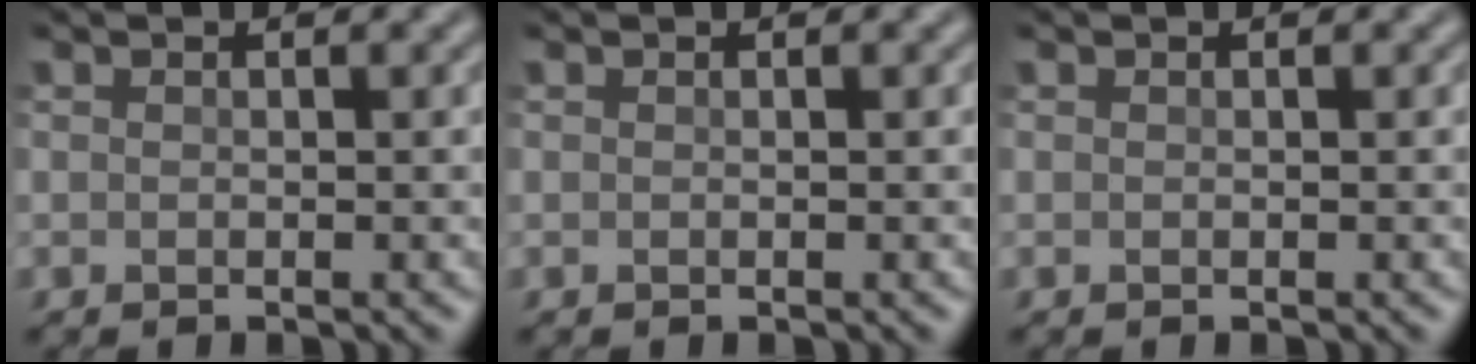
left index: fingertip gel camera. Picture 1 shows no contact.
{"total": 0.0}
{"total": 0.0}